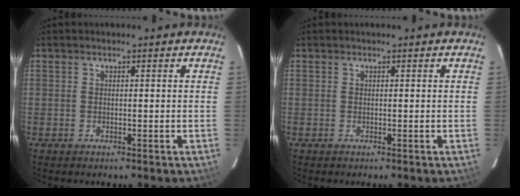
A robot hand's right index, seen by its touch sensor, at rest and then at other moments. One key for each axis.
{"total": 0.0}